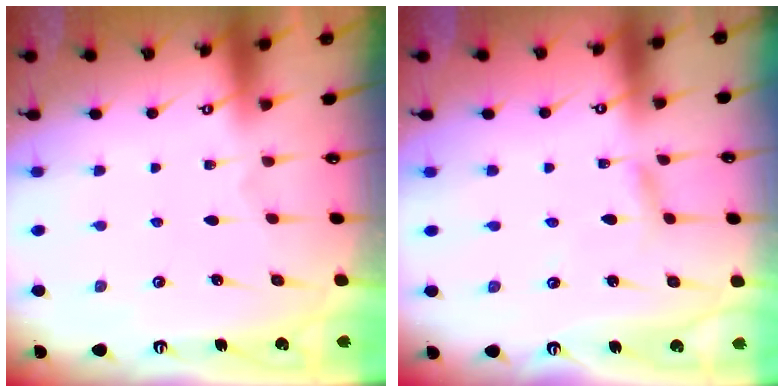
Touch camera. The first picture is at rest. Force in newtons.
{"total": 2.5, "press": 2.5, "slide": 0.2}